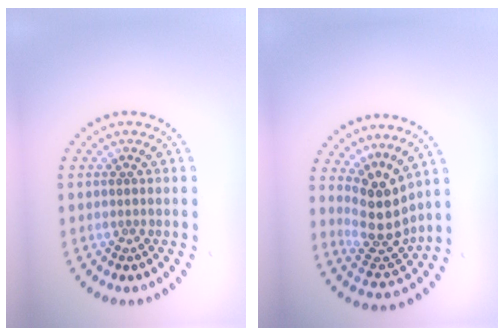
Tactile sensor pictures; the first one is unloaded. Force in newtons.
{"total": 4.2, "press": 3.5, "slide": 2.3}